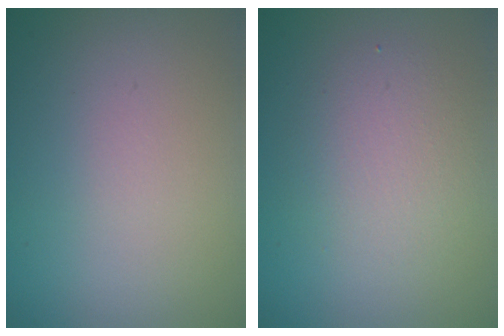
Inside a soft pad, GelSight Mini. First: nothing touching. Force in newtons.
{"total": 2.9, "press": 2.9, "slide": 0.2}